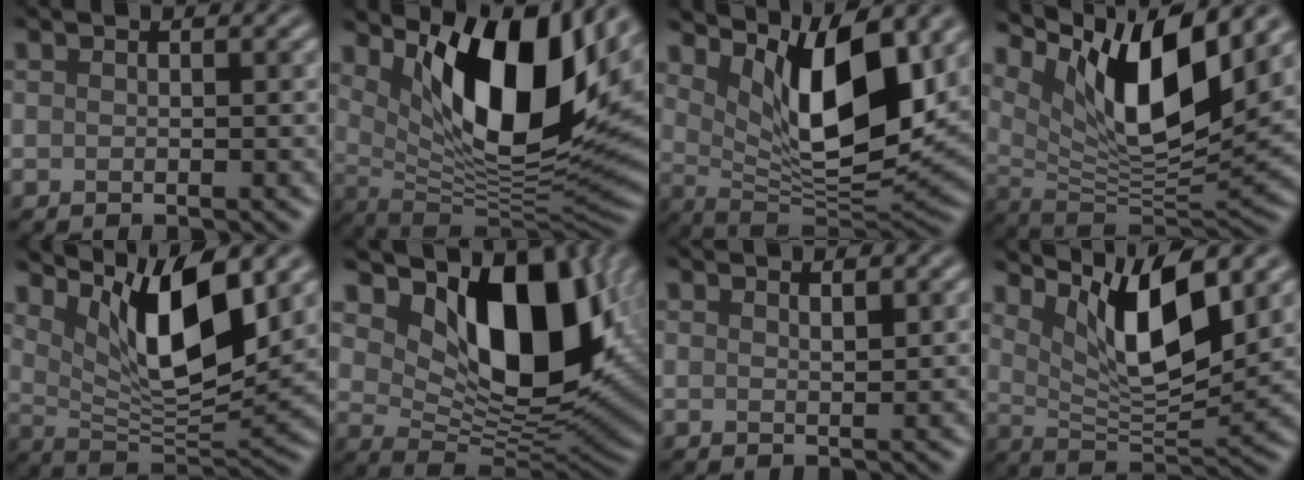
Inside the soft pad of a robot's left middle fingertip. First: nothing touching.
{"total": 13.2, "force": [5.0, 5.4, 10.9], "torque": [-0.166, -0.014, 0.091]}
{"total": 10.4, "force": [4.0, 3.9, 8.8], "torque": [-0.143, -0.019, 0.074]}
{"total": 11.4, "force": [5.4, 3.7, 9.4], "torque": [-0.157, -0.015, 0.106]}
{"total": 9.4, "force": [4.5, 2.9, 7.7], "torque": [-0.132, -0.019, 0.085]}
{"total": 12.0, "force": [4.3, 6.7, 9.0], "torque": [-0.140, -0.022, 0.083]}
{"total": 0.8, "force": [0.8, 0.2, 0.3], "torque": [-0.003, -0.002, 0.012]}
{"total": 8.2, "force": [4.2, 2.5, 6.6], "torque": [-0.117, -0.017, 0.077]}